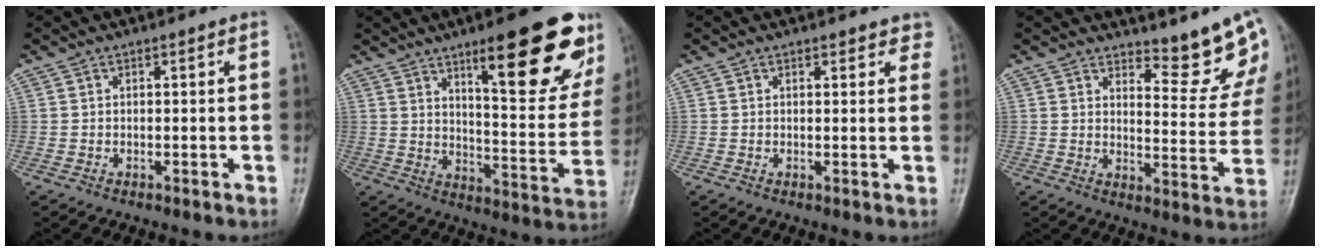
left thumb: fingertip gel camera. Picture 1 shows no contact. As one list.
[{"total": 22.7, "force": [12.6, 6.2, 17.8], "torque": [-0.200, -0.055, 0.182]}, {"total": 3.1, "force": [2.5, 1.4, 1.1], "torque": [0.020, -0.006, 0.019]}, {"total": 10.0, "force": [8.7, 2.6, 4.0], "torque": [-0.019, -0.082, 0.113]}]